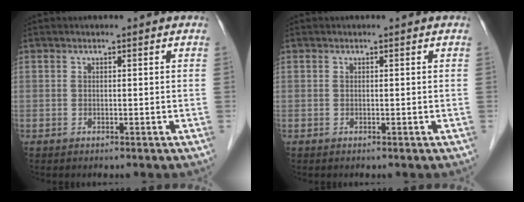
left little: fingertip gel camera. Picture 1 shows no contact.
{"total": 0.0}